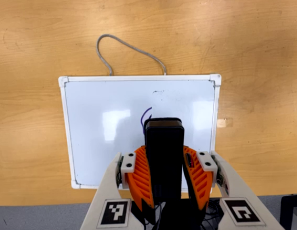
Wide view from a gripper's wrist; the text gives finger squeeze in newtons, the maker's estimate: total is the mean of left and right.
{"total": 9.3, "left": 7.2, "right": 11.3}